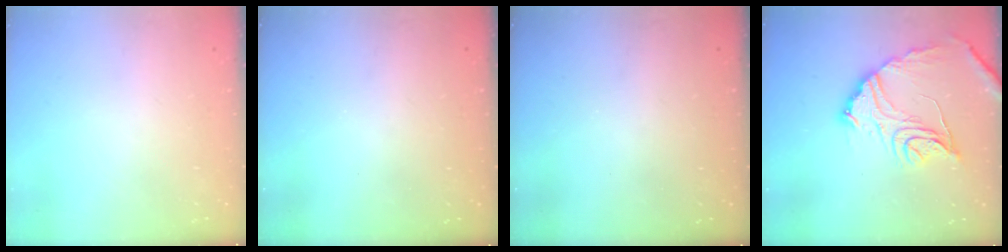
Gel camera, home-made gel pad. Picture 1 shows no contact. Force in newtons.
{"total": 3.0, "press": 3.0, "slide": 0.3}
{"total": 3.0, "press": 3.0, "slide": 0.3}
{"total": 16.0, "press": 16.0, "slide": 1.5}